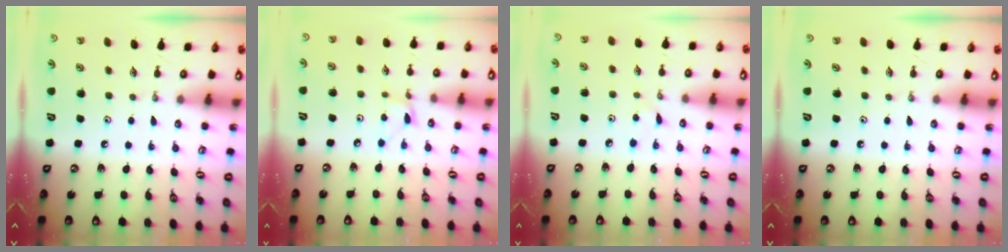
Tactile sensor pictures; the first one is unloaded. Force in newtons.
{"total": 2.7, "press": 2.7, "slide": 0.3}
{"total": 2.7, "press": 2.7, "slide": 0.3}
{"total": 0.0}